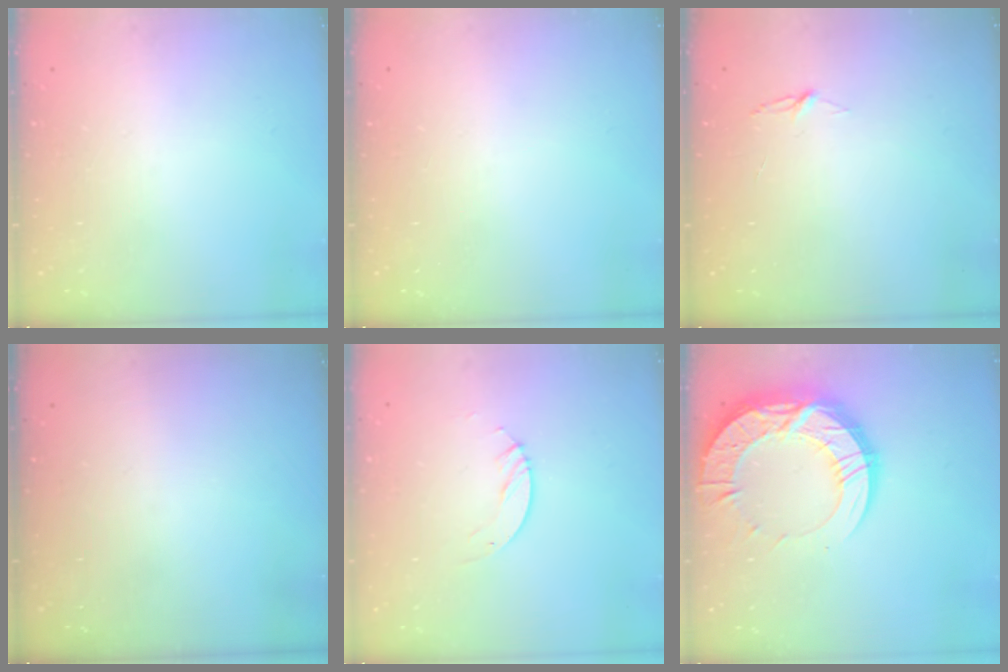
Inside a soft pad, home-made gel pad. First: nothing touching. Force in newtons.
{"total": 0.0}
{"total": 3.8, "press": 3.8, "slide": 0.4}
{"total": 0.0}
{"total": 4.2, "press": 4.1, "slide": 0.4}
{"total": 20.3, "press": 20.2, "slide": 1.7}